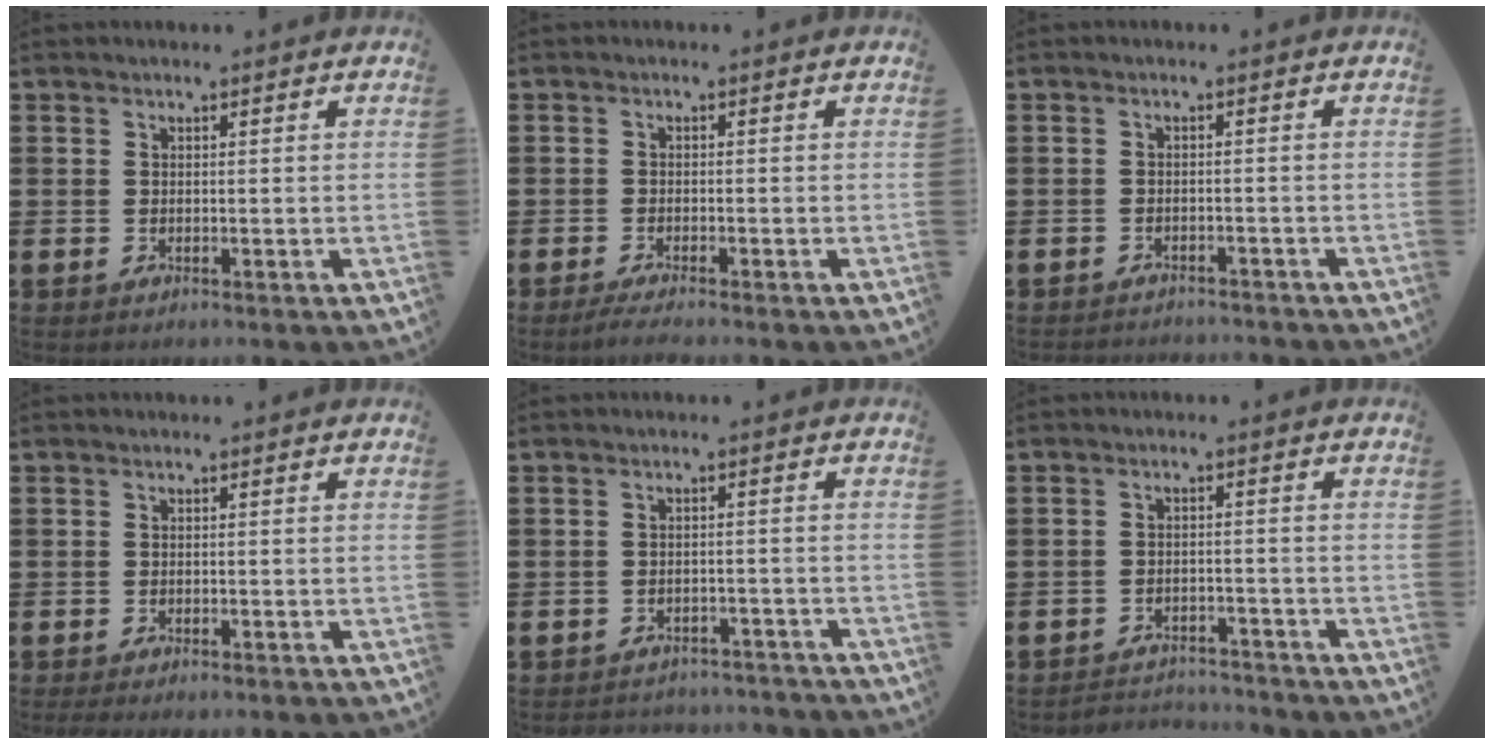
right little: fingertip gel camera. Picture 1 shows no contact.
{"total": 1.4, "force": [-1.0, 0.0, 0.9], "torque": [-0.013, 0.000, -0.020]}
{"total": 1.4, "force": [-1.4, 0.0, -0.2], "torque": [-0.001, 0.003, -0.030]}
{"total": 0.7, "force": [-0.6, 0.1, 0.3], "torque": [-0.007, -0.002, -0.013]}
{"total": 2.1, "force": [-2.0, 0.2, -0.2], "torque": [-0.003, 0.004, -0.046]}
{"total": 2.7, "force": [-2.7, 0.2, -0.3], "torque": [-0.003, 0.003, -0.059]}